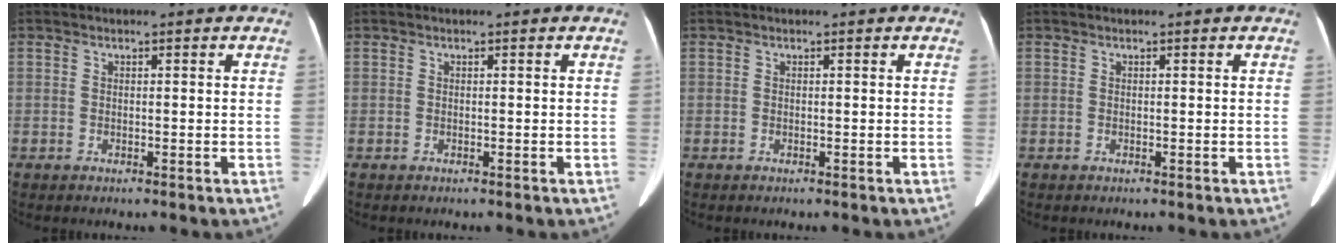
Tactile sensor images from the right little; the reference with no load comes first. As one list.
[{"total": 0.0}, {"total": 0.0}, {"total": 0.0}]